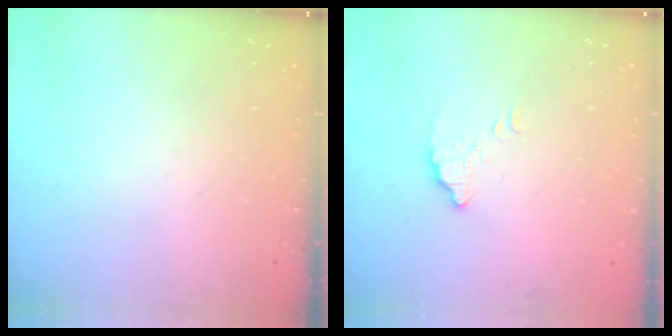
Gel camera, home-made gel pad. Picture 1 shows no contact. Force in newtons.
{"total": 4.3, "press": 4.3, "slide": 0.3}